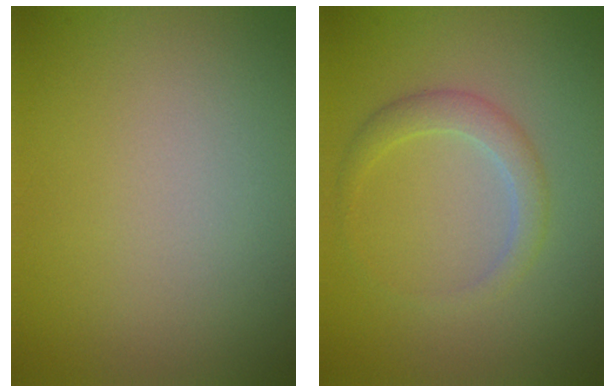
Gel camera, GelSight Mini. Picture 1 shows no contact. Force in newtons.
{"total": 2.1, "press": 2.1, "slide": 0.1}